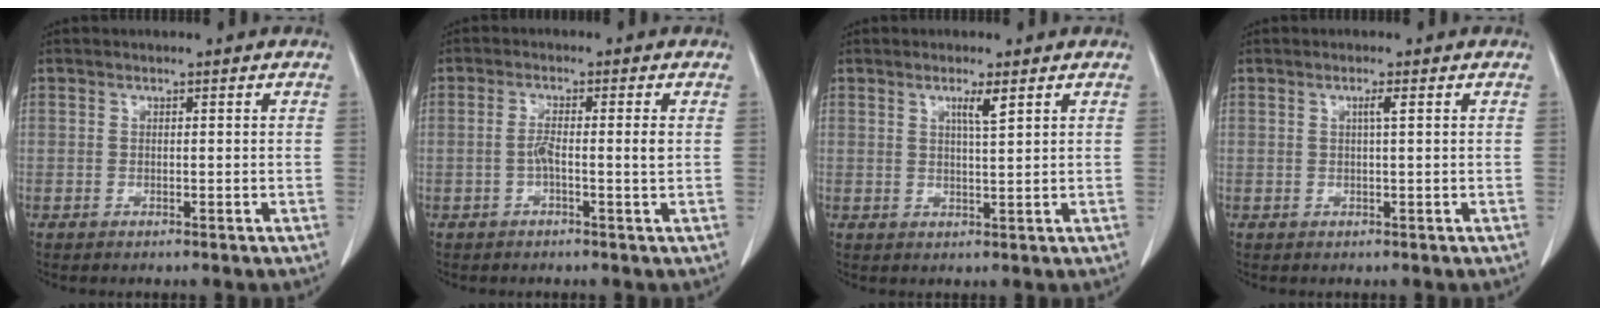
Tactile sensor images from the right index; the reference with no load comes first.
{"total": 3.4, "force": [-0.4, 0.0, 3.4], "torque": [-0.063, 0.002, -0.007]}
{"total": 2.6, "force": [1.4, -0.2, 2.1], "torque": [-0.041, -0.004, 0.024]}
{"total": 1.2, "force": [0.4, -0.2, 1.1], "torque": [-0.021, 0.002, 0.005]}